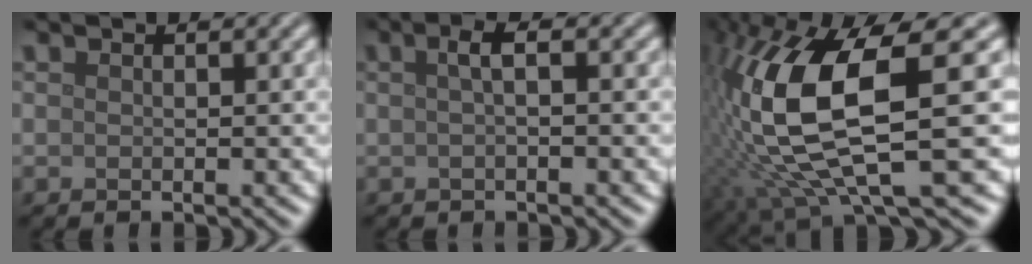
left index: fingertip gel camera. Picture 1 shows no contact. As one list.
[{"total": 1.8, "force": [0.3, 0.5, 1.7], "torque": [-0.030, 0.009, 0.002]}, {"total": 13.2, "force": [1.3, 4.0, 12.5], "torque": [-0.258, -0.012, 0.031]}]